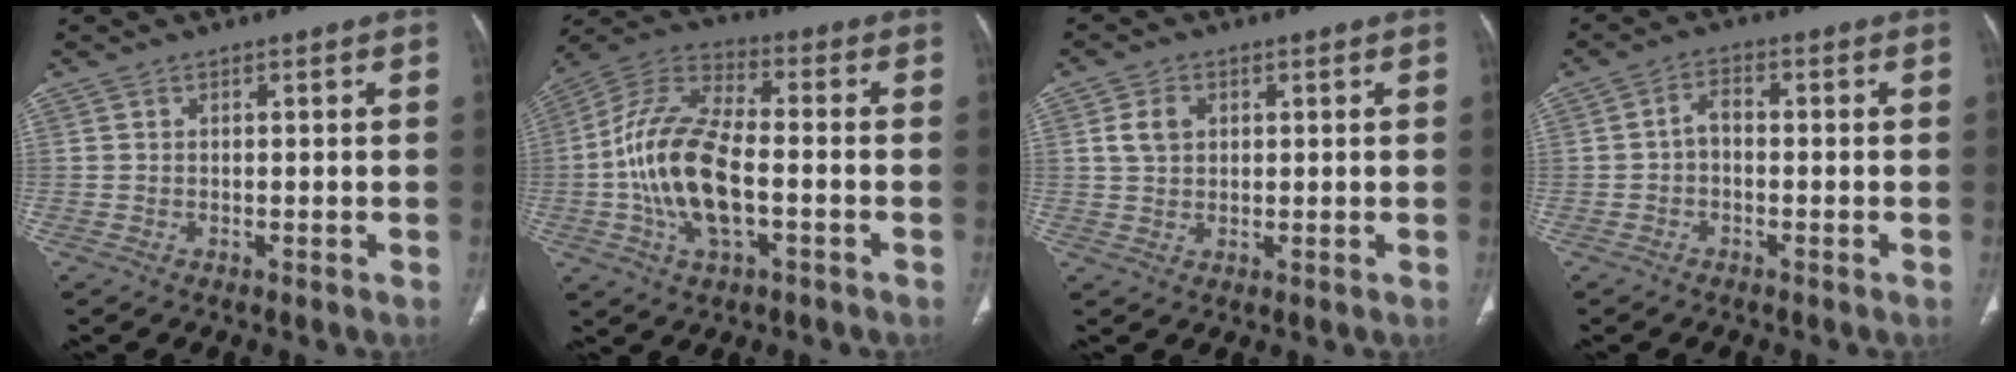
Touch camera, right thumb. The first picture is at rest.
{"total": 16.8, "force": [-3.0, 7.9, 14.5], "torque": [-0.292, 0.029, -0.060]}
{"total": 4.1, "force": [1.2, 3.1, 2.5], "torque": [-0.043, 0.003, 0.024]}
{"total": 2.9, "force": [-0.6, 1.8, 2.3], "torque": [-0.033, 0.016, -0.019]}